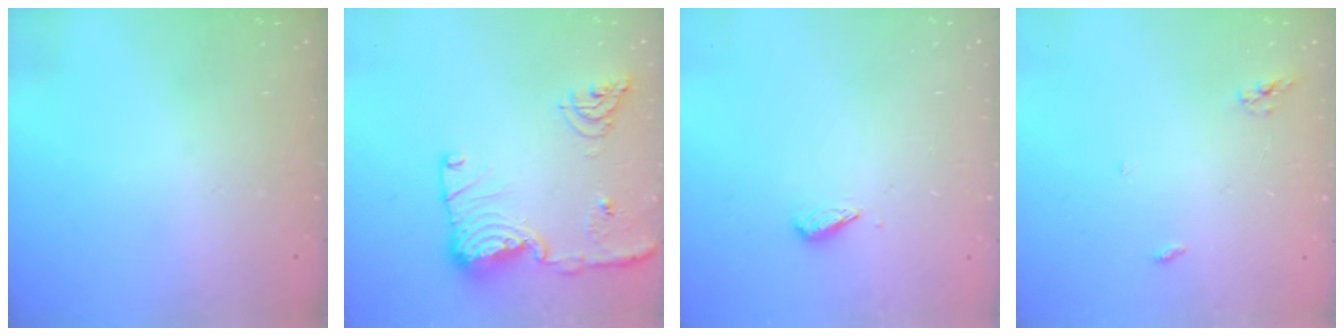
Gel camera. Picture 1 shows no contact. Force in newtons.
{"total": 15.2, "press": 14.8, "slide": 3.3}
{"total": 2.7, "press": 2.7, "slide": 0.6}
{"total": 3.7, "press": 3.7, "slide": 0.1}